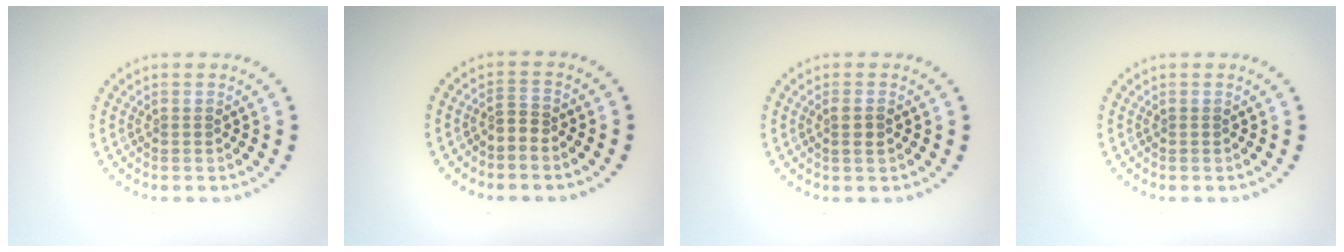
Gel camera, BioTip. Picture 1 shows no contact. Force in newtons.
{"total": 1.2, "press": 0.7, "slide": 1.0}
{"total": 1.3, "press": 1.1, "slide": 0.6}
{"total": 0.0}